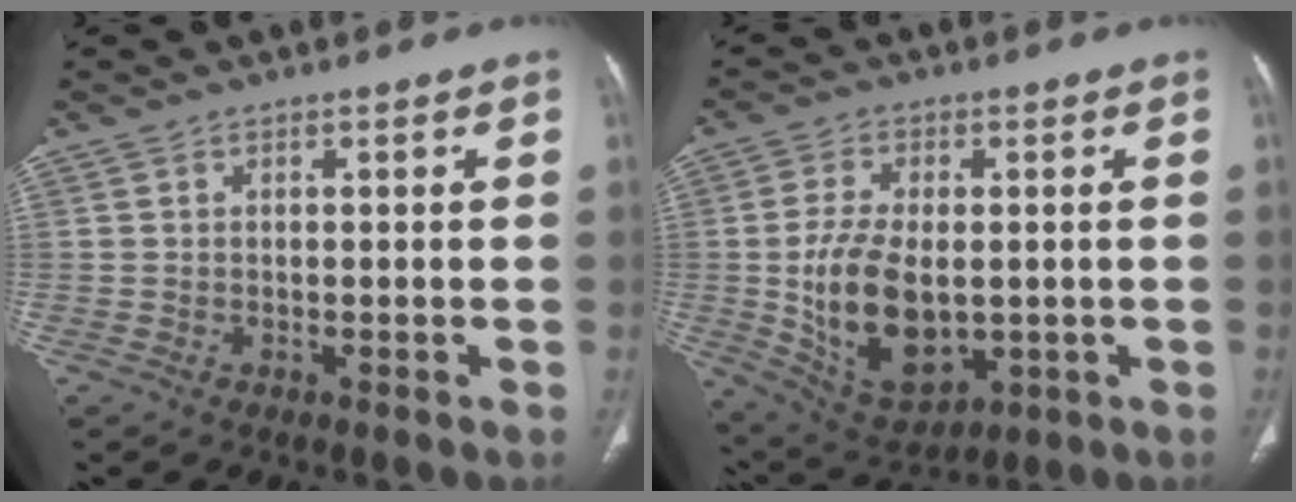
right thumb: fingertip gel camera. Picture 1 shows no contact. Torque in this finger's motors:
{"motor_torque": [-0.28, 1.30, 0.86, 0.78, 0.42]}